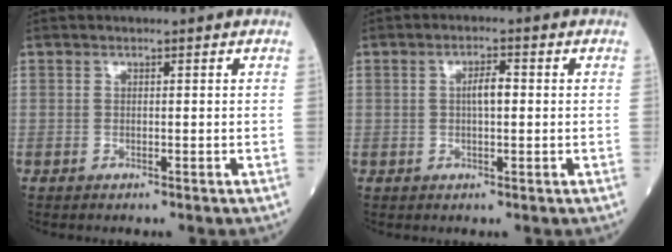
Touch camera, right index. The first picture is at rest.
{"total": 2.9, "force": [0.2, 0.8, 2.8], "torque": [-0.048, 0.005, 0.002]}